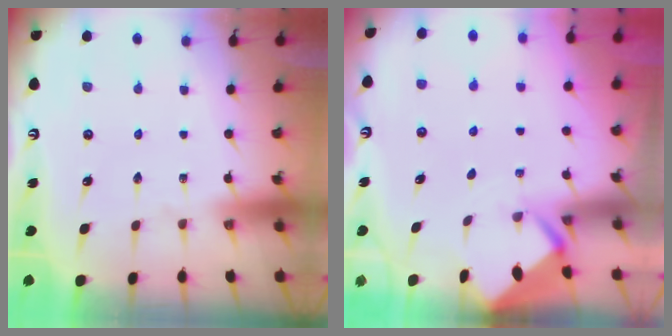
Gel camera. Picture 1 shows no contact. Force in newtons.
{"total": 2.4, "press": 2.4, "slide": 0.1}